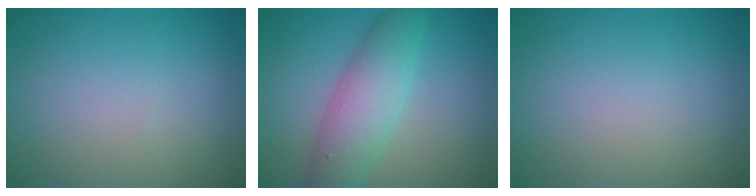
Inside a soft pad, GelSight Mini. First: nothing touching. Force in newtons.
{"total": 5.4, "press": 5.4, "slide": 0.1}
{"total": 0.0}